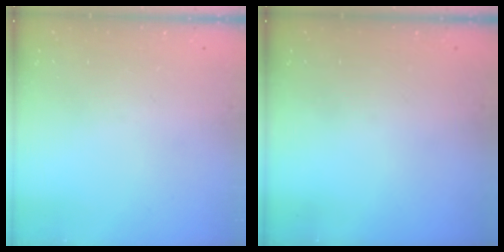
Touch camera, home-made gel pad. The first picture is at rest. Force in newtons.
{"total": 0.0}